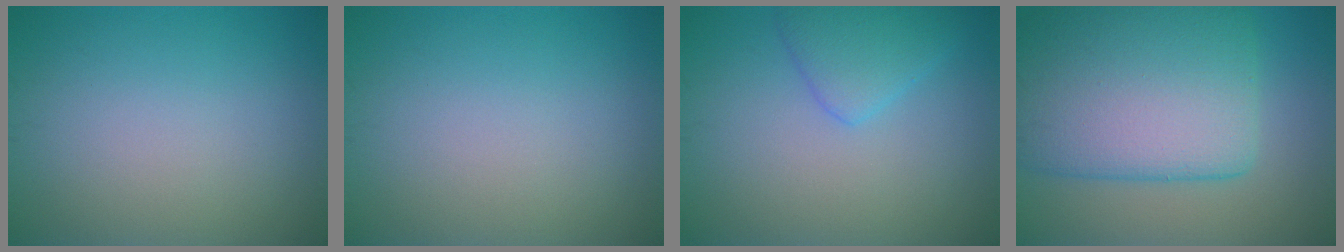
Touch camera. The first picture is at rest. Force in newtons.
{"total": 0.0}
{"total": 2.8, "press": 2.8, "slide": 0.1}
{"total": 11.7, "press": 11.6, "slide": 0.8}